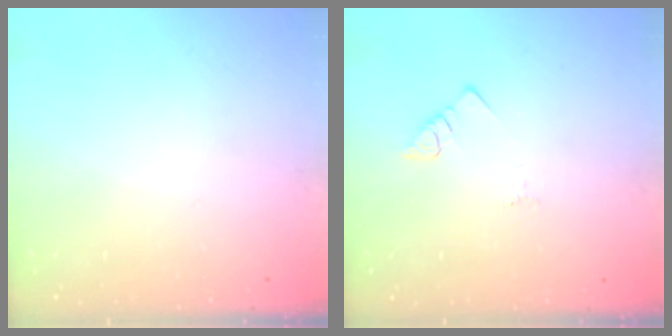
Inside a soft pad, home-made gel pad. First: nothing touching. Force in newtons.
{"total": 2.8, "press": 2.8, "slide": 0.4}